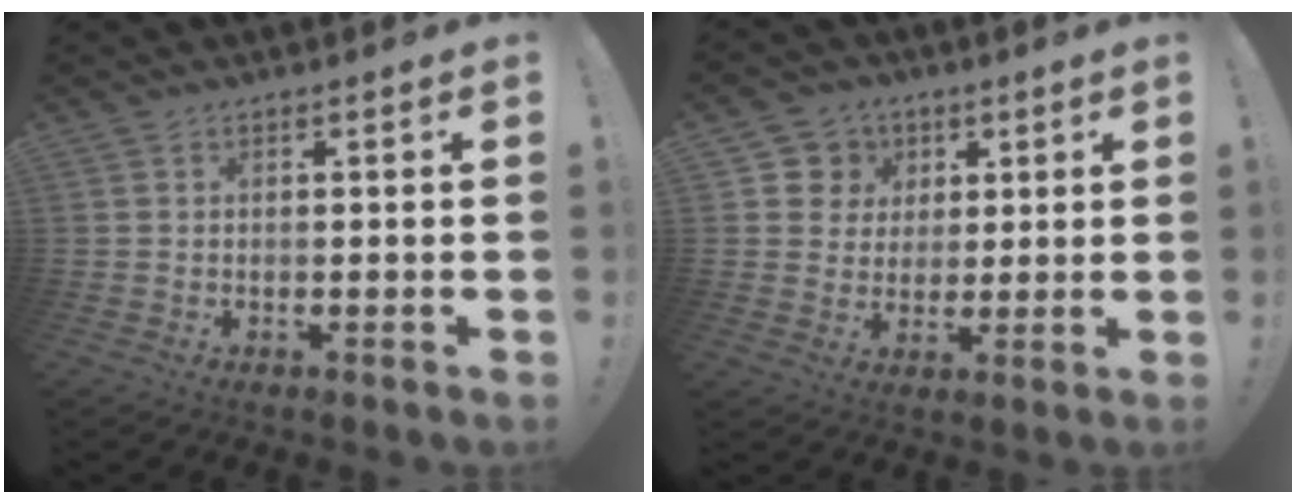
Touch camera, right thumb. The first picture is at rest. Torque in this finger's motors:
{"motor_torque": [-0.02, 0.03, 0.02, 0.02, 0.00]}